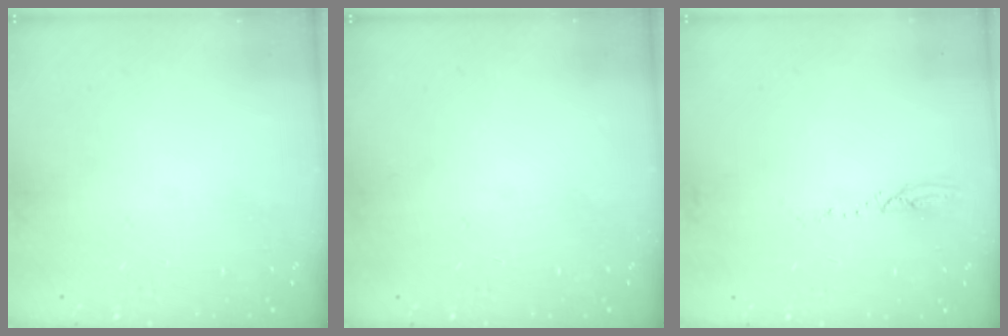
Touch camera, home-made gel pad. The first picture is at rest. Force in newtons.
{"total": 0.0}
{"total": 2.3, "press": 2.3, "slide": 0.3}